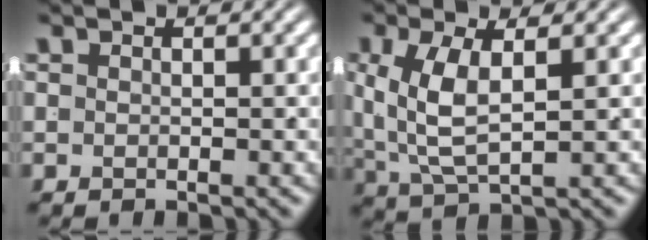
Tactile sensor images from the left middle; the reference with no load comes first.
{"total": 4.6, "force": [0.5, 2.3, 4.0], "torque": [-0.094, -0.021, 0.029]}